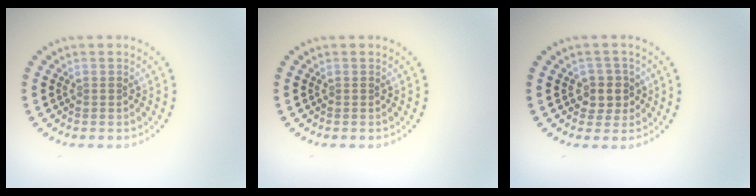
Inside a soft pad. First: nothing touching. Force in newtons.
{"total": 0.0}
{"total": 2.3, "press": 2.0, "slide": 1.0}